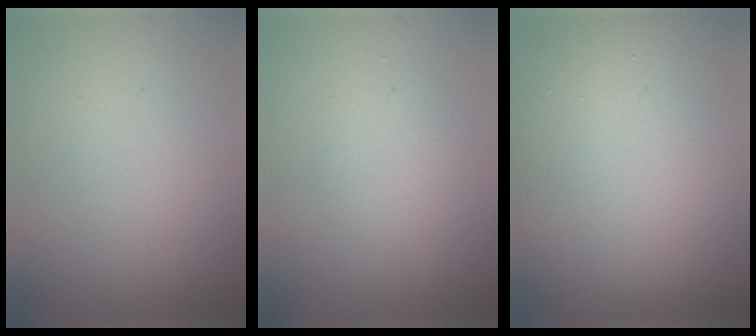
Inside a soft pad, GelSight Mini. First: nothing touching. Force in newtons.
{"total": 1.7, "press": 1.7, "slide": 0.2}
{"total": 18.9, "press": 18.8, "slide": 1.2}